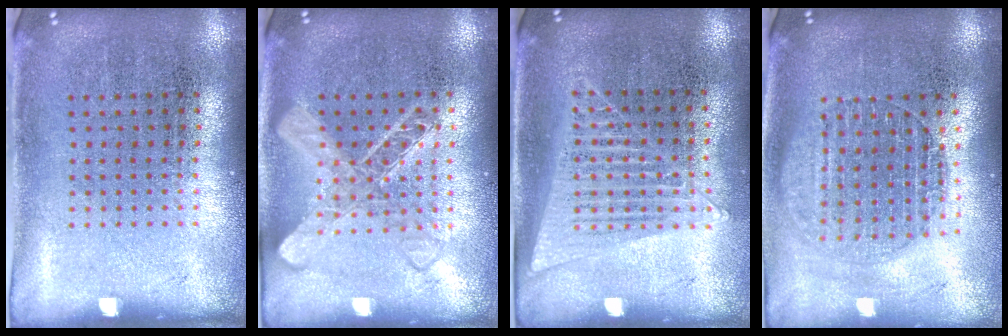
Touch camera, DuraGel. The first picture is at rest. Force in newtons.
{"total": 1.6, "press": 1.6, "slide": 0.4}
{"total": 1.2, "press": 1.2, "slide": 0.4}
{"total": 1.6, "press": 1.4, "slide": 0.8}